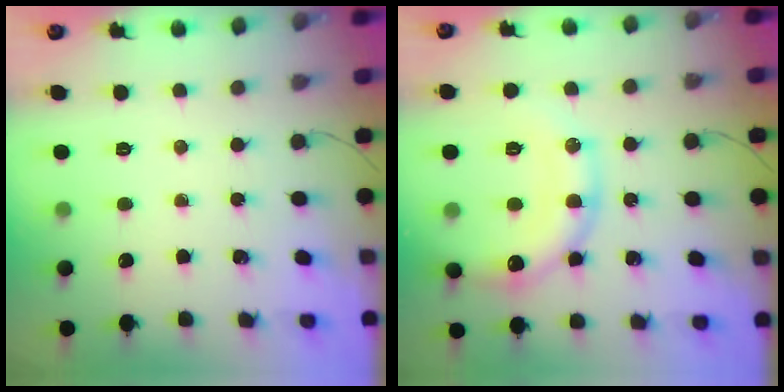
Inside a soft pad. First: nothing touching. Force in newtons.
{"total": 14.8, "press": 14.6, "slide": 2.0}